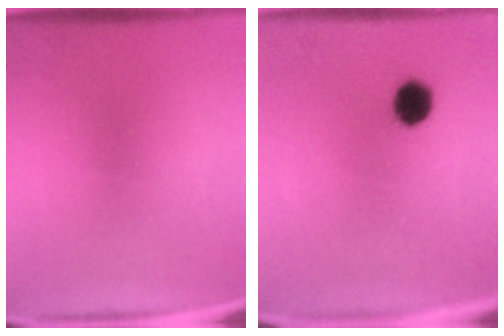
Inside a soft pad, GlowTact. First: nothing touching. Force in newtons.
{"total": 5.7}